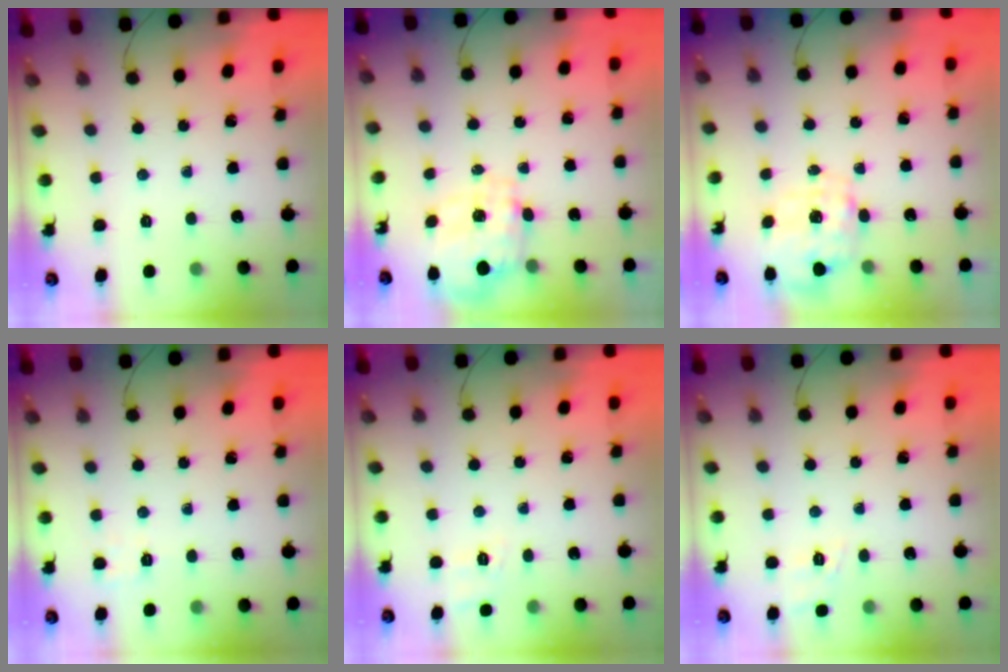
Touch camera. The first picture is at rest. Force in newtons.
{"total": 2.9, "press": 2.7, "slide": 1.2}
{"total": 2.8, "press": 2.6, "slide": 0.9}
{"total": 2.1, "press": 1.4, "slide": 1.6}
{"total": 2.5, "press": 1.4, "slide": 2.0}
{"total": 2.8, "press": 2.2, "slide": 1.7}